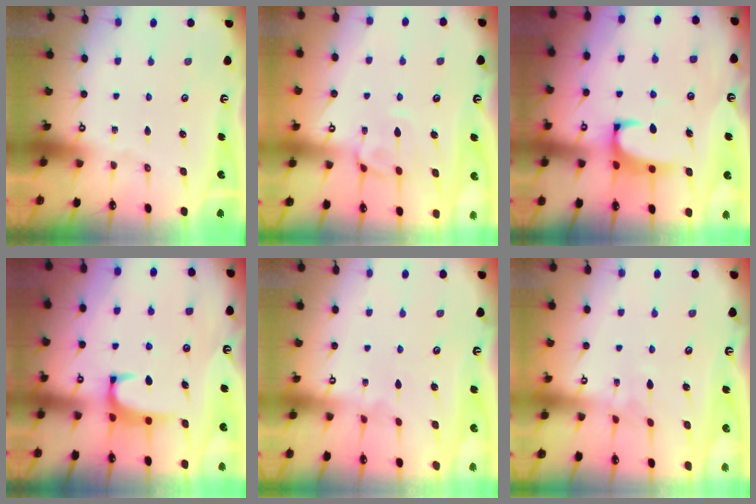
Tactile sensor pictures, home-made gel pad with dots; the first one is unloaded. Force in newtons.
{"total": 3.7, "press": 3.4, "slide": 1.4}
{"total": 2.2, "press": 2.0, "slide": 0.9}
{"total": 1.9, "press": 1.9, "slide": 0.3}
{"total": 4.0, "press": 4.0, "slide": 0.1}
{"total": 2.4, "press": 2.3, "slide": 0.7}